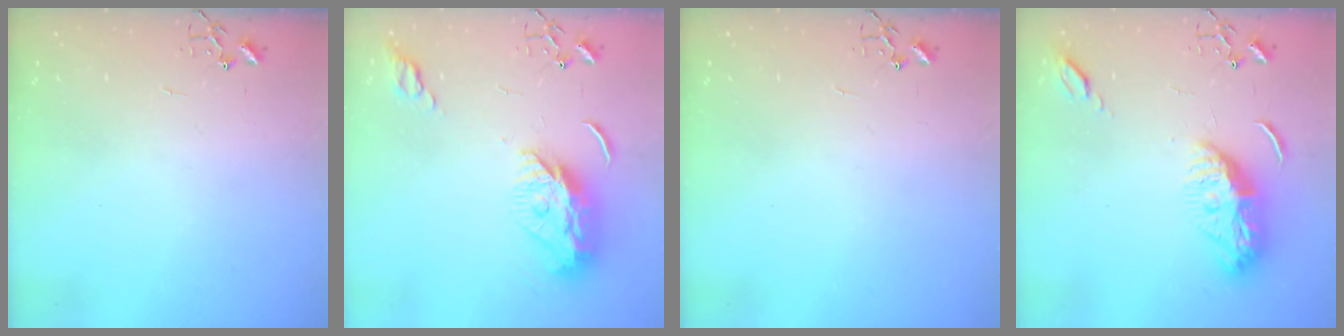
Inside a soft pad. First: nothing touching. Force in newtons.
{"total": 10.9, "press": 10.9, "slide": 0.9}
{"total": 0.0}
{"total": 11.3, "press": 11.3, "slide": 0.3}